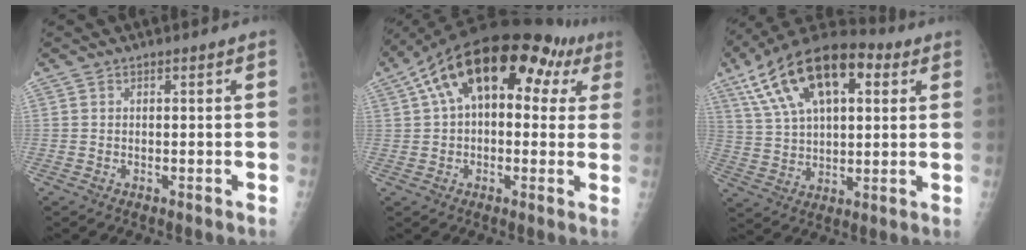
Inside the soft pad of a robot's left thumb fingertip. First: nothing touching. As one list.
[{"total": 19.2, "force": [7.2, 10.6, 14.2], "torque": [-0.188, 0.048, 0.101]}, {"total": 22.1, "force": [9.2, 11.2, 16.7], "torque": [-0.281, 0.009, 0.158]}]